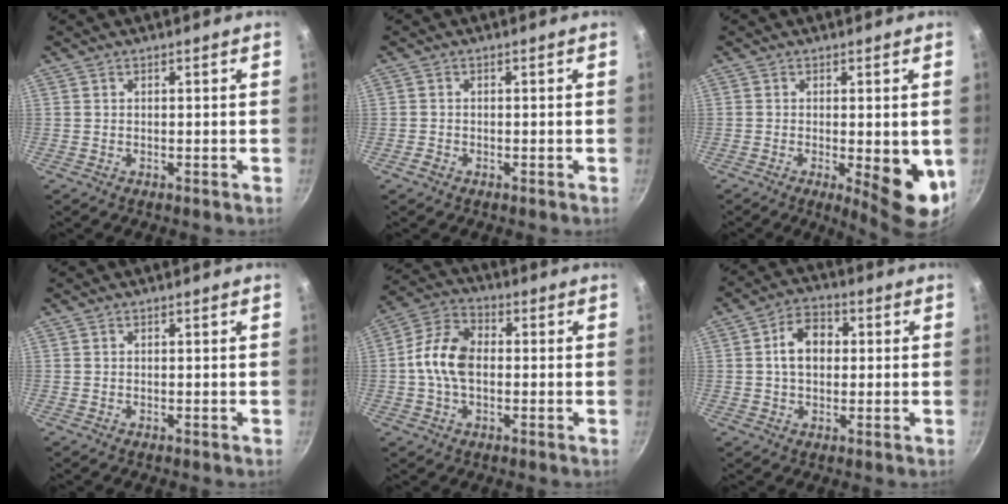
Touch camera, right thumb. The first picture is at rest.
{"total": 1.3, "force": [-0.9, 0.9, 0.4], "torque": [-0.007, 0.006, -0.016]}
{"total": 9.9, "force": [-1.9, 3.1, 9.2], "torque": [-0.104, -0.008, -0.014]}
{"total": 0.0}
{"total": 10.5, "force": [-0.4, 6.7, 8.0], "torque": [-0.141, 0.030, -0.021]}
{"total": 7.9, "force": [0.9, 5.6, 5.5], "torque": [-0.067, 0.017, 0.004]}